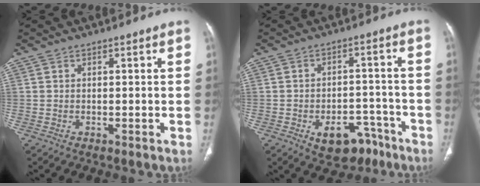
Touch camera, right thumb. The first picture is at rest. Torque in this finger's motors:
{"motor_torque": [1.20, 0.78, -0.04, -0.17, 0.14]}